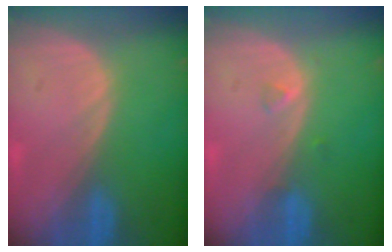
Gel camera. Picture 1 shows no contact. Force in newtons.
{"total": 1.0, "press": 1.0, "slide": 0.2}